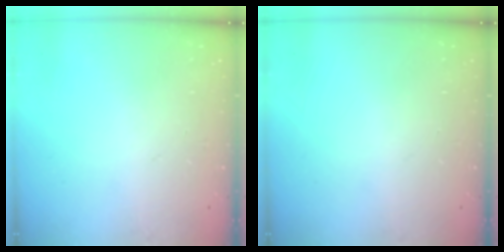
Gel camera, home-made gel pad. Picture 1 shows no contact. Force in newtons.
{"total": 0.0}